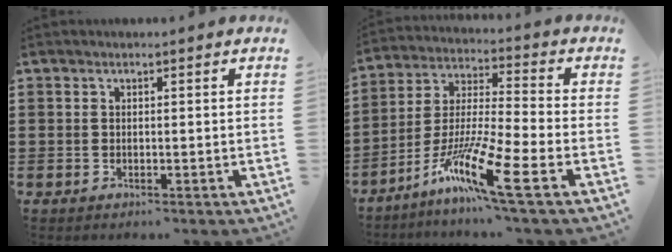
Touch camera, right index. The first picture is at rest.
{"total": 12.2, "force": [-7.1, 0.9, 9.9], "torque": [-0.212, -0.007, -0.141]}